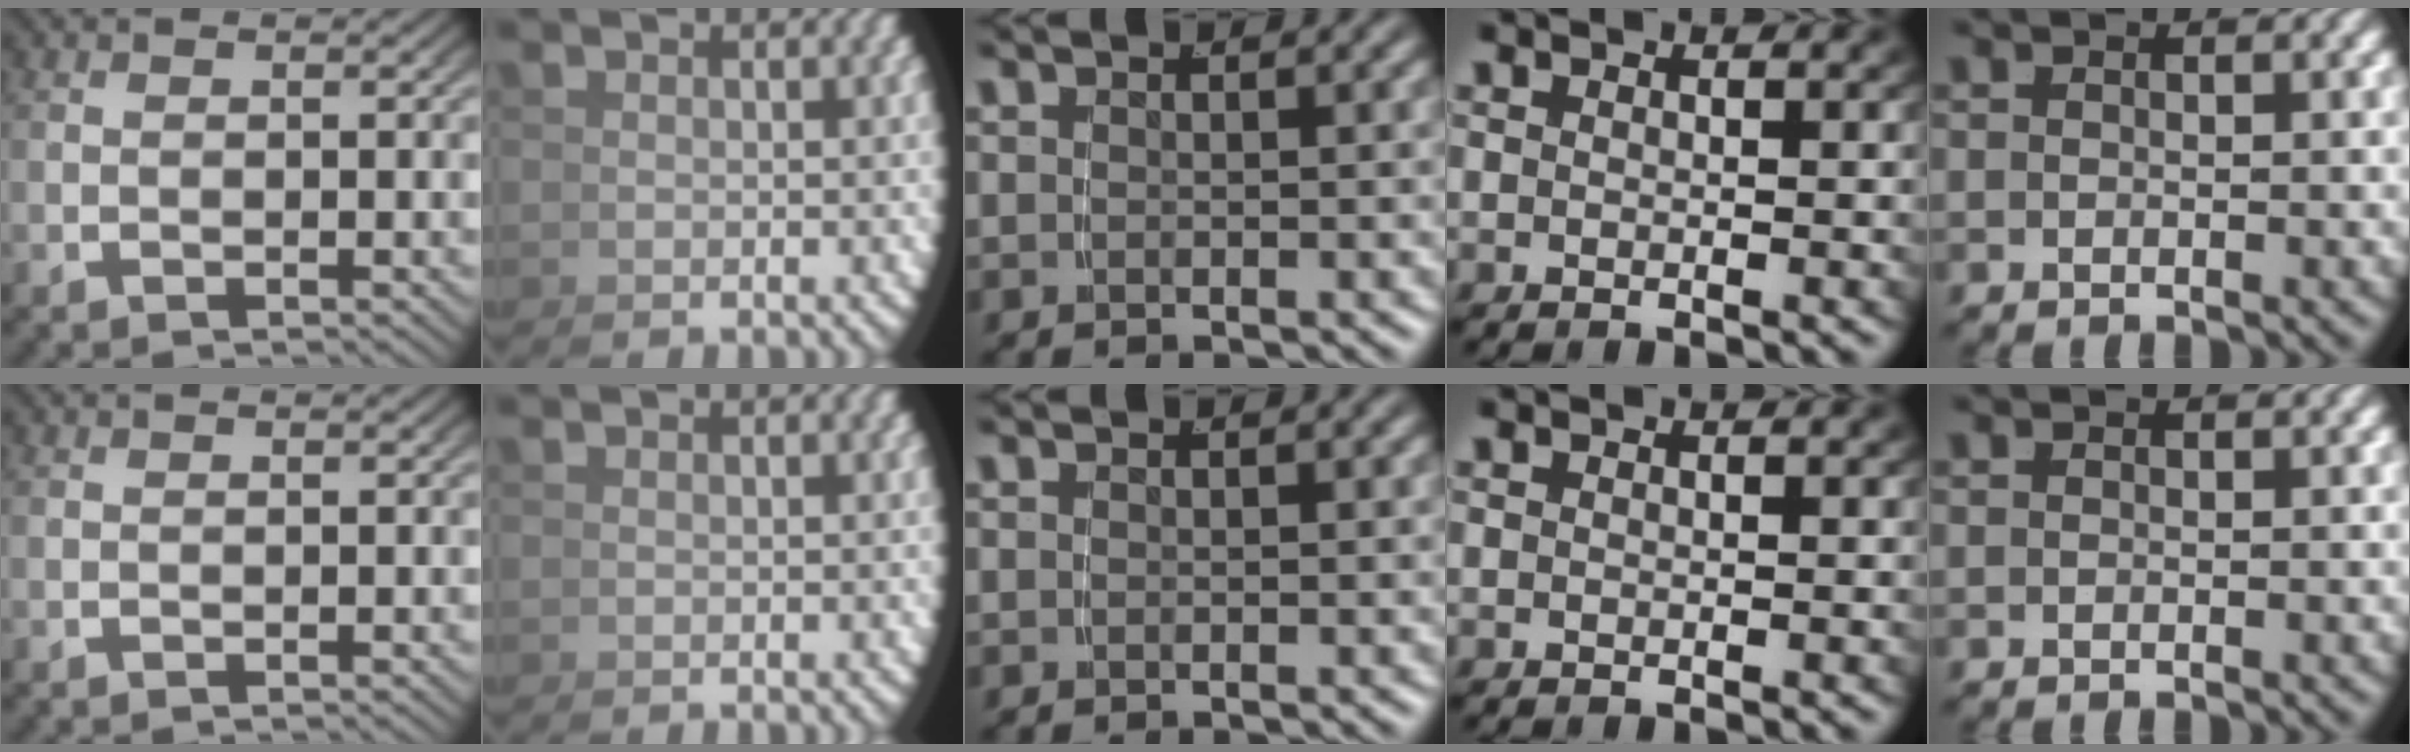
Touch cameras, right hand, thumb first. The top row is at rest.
{}